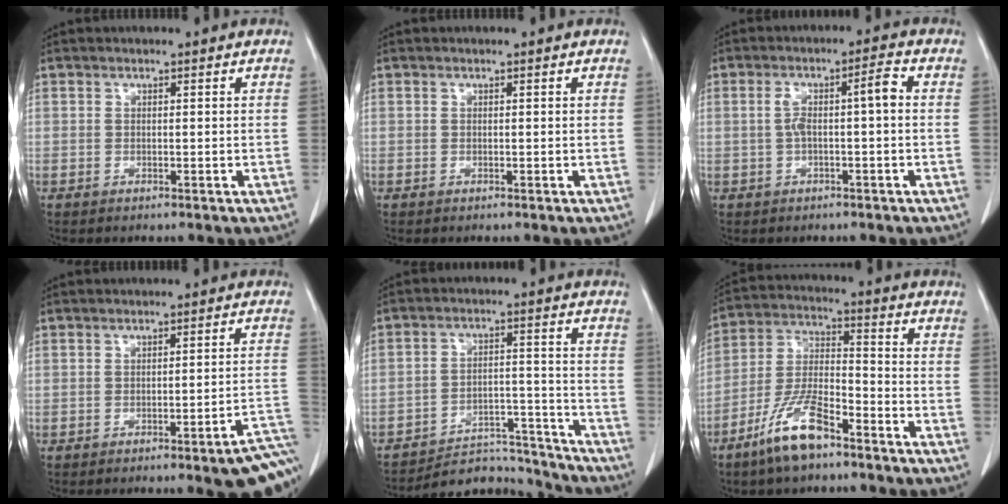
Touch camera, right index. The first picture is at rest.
{"total": 0.0}
{"total": 5.0, "force": [0.0, 0.7, 5.0], "torque": [-0.093, 0.025, 0.003]}
{"total": 9.8, "force": [-6.7, 0.5, 7.1], "torque": [-0.034, 0.010, -0.082]}
{"total": 12.6, "force": [-12.4, 2.3, -0.1], "torque": [0.021, 0.051, -0.182]}
{"total": 11.2, "force": [-7.6, 3.1, 7.6], "torque": [-0.165, -0.002, -0.144]}